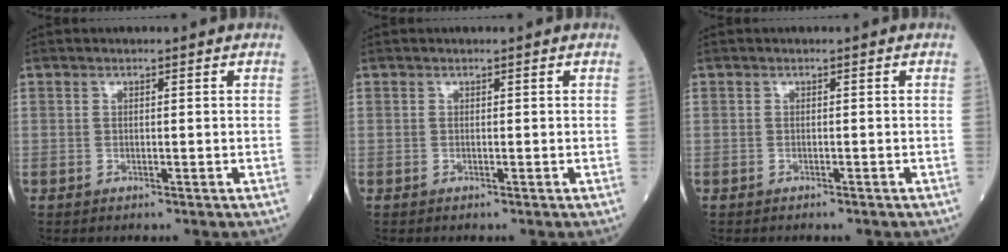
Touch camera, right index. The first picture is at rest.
{"total": 0.0}
{"total": 0.9, "force": [-0.8, 0.2, 0.2], "torque": [-0.004, -0.002, -0.010]}